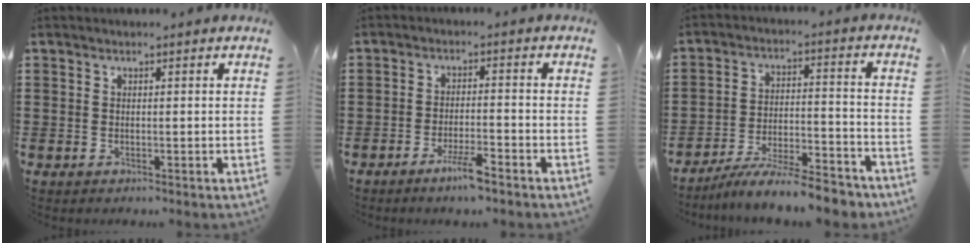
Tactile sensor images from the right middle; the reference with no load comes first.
{"total": 4.1, "force": [-2.9, 0.4, 2.9], "torque": [-0.053, -0.001, -0.050]}
{"total": 8.5, "force": [-7.9, 0.4, 3.1], "torque": [-0.047, 0.012, -0.150]}